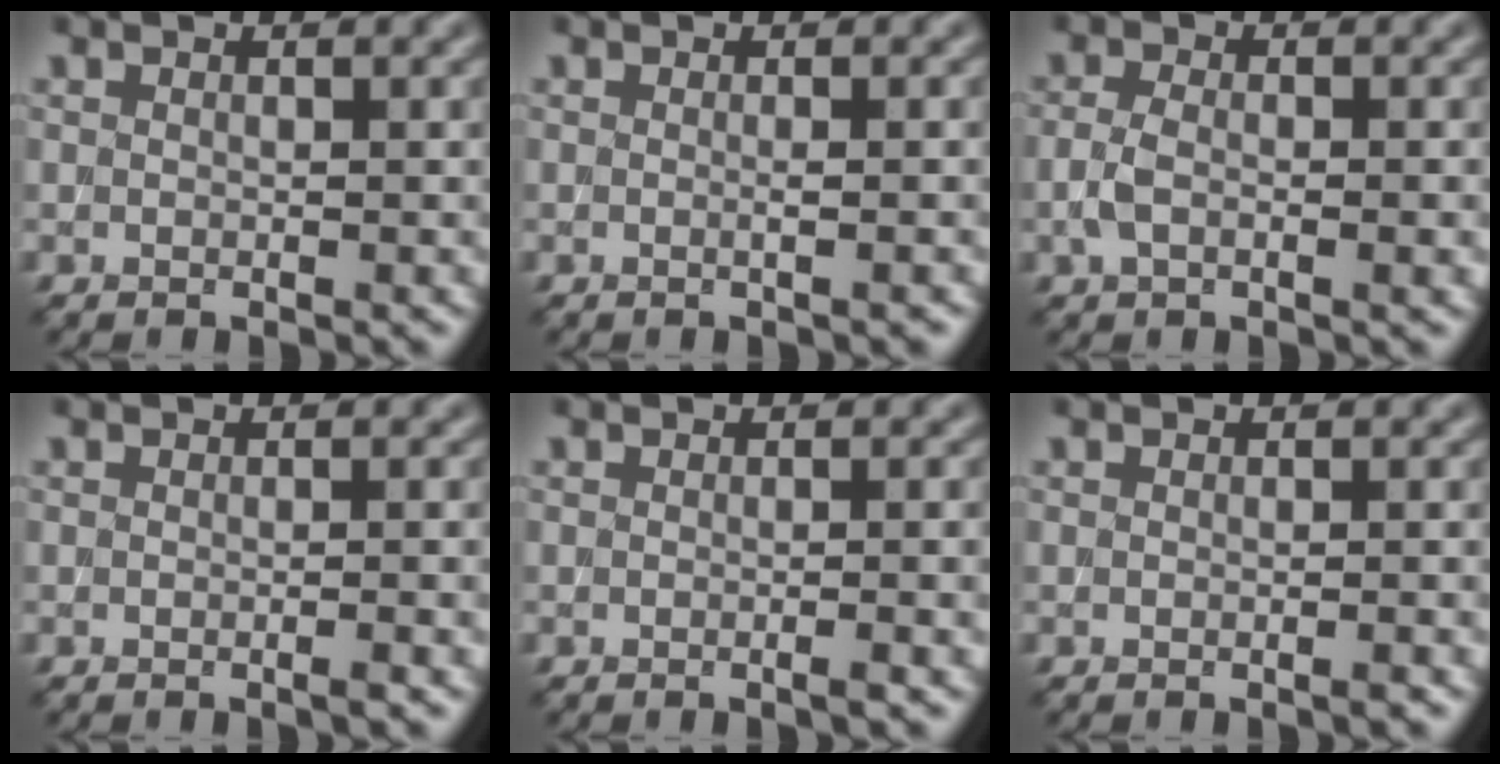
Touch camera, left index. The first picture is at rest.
{"total": 1.7, "force": [0.1, 0.7, 1.5], "torque": [-0.009, -0.004, -0.012]}
{"total": 2.5, "force": [-0.7, 1.2, 2.1], "torque": [-0.048, 0.001, -0.018]}
{"total": 2.4, "force": [-0.3, 0.8, 2.2], "torque": [-0.013, -0.001, -0.010]}
{"total": 2.7, "force": [-0.3, 1.0, 2.6], "torque": [-0.016, 0.002, -0.011]}
{"total": 1.7, "force": [-0.3, 0.6, 1.5], "torque": [-0.008, -0.003, -0.008]}